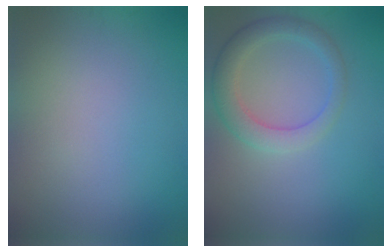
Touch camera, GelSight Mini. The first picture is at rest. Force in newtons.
{"total": 3.6, "press": 3.5, "slide": 0.2}